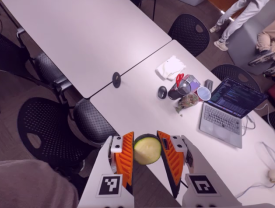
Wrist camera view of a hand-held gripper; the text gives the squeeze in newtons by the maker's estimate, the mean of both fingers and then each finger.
{"total": 11.7, "left": 12.1, "right": 11.4}